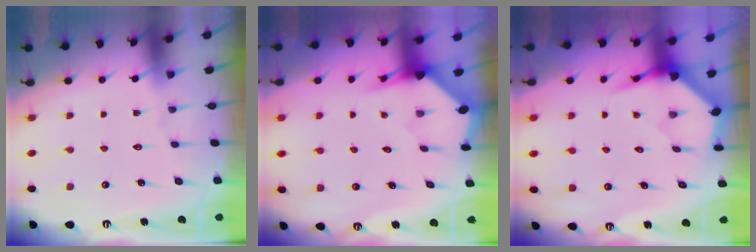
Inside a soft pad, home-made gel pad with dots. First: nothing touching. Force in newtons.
{"total": 3.3, "press": 3.3, "slide": 0.3}
{"total": 4.0, "press": 4.0, "slide": 0.4}